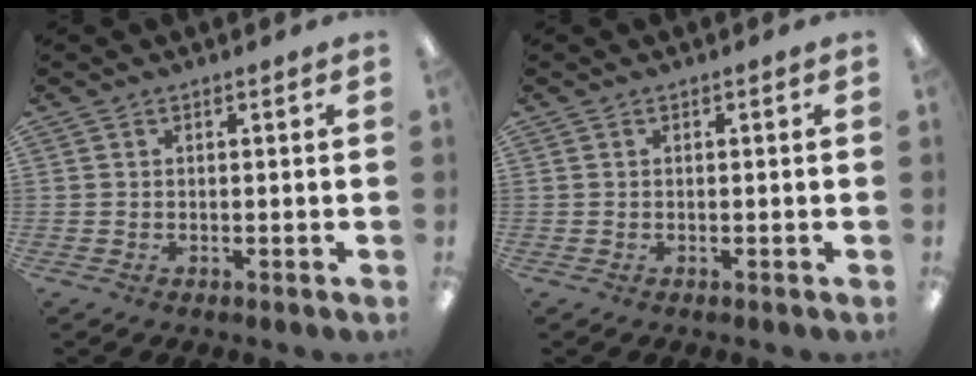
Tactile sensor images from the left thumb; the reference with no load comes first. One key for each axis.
{"total": 0.0}